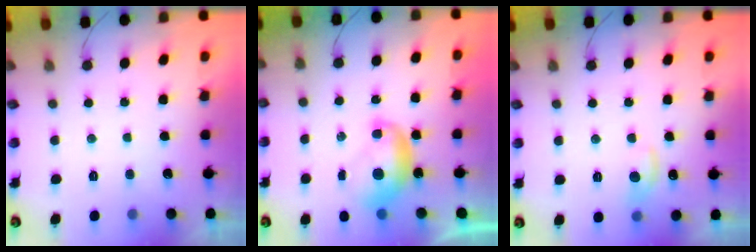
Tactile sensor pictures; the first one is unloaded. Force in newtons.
{"total": 7.8, "press": 7.8, "slide": 0.2}
{"total": 6.1, "press": 6.1, "slide": 0.6}